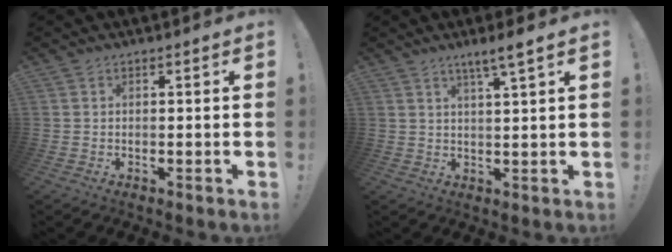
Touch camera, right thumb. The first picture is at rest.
{"total": 5.1, "force": [3.3, -0.3, 3.9], "torque": [-0.062, -0.018, 0.051]}